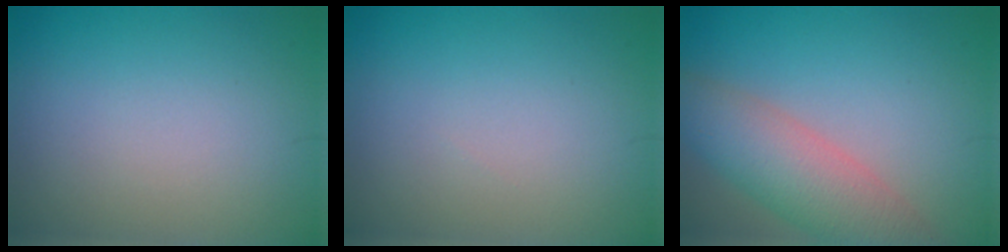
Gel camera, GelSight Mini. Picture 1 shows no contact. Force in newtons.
{"total": 0.0}
{"total": 6.6, "press": 6.6, "slide": 0.3}